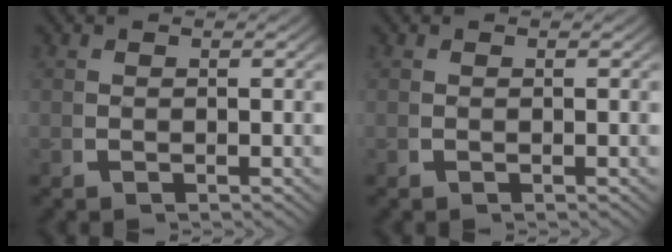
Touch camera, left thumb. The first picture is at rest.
{"total": 0.0}